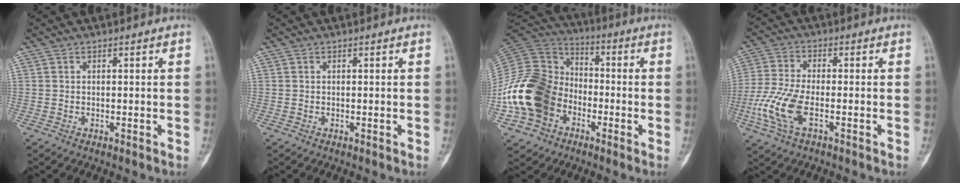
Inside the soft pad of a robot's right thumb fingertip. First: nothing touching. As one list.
[{"total": 0.0}, {"total": 19.7, "force": [-5.9, 15.2, 11.0], "torque": [-0.211, 0.057, -0.112]}, {"total": 9.5, "force": [-3.2, 3.9, 8.1], "torque": [-0.202, 0.006, -0.067]}]